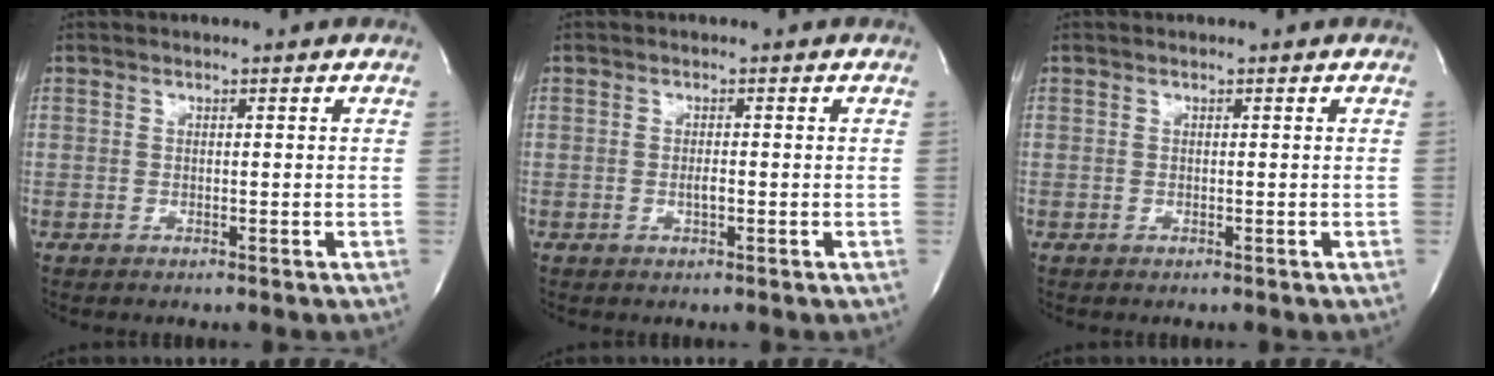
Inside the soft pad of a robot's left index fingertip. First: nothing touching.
{"total": 1.1, "force": [-0.3, 0.2, 1.0], "torque": [-0.020, -0.003, -0.007]}
{"total": 0.0}